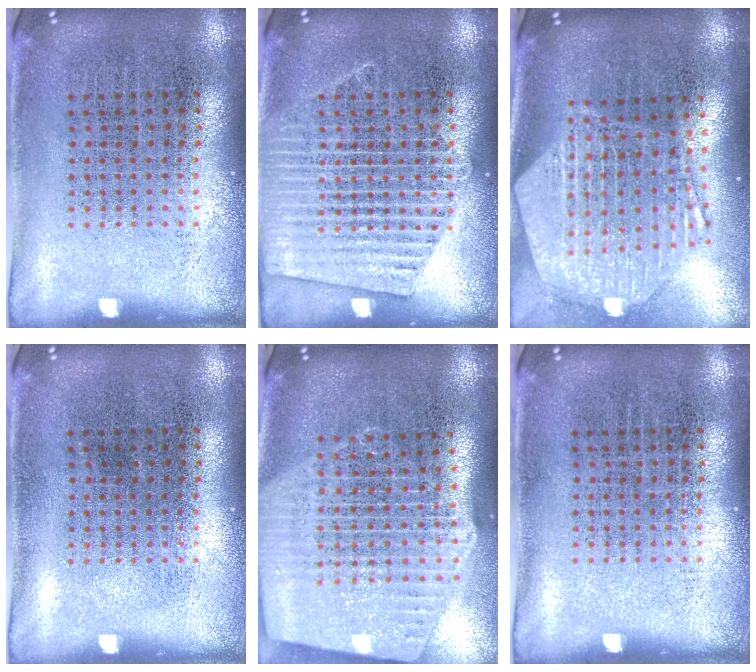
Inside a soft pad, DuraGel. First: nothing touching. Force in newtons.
{"total": 2.9, "press": 2.9, "slide": 0.3}
{"total": 3.0, "press": 2.4, "slide": 1.8}
{"total": 0.0}
{"total": 2.8, "press": 2.3, "slide": 1.5}
{"total": 0.0}